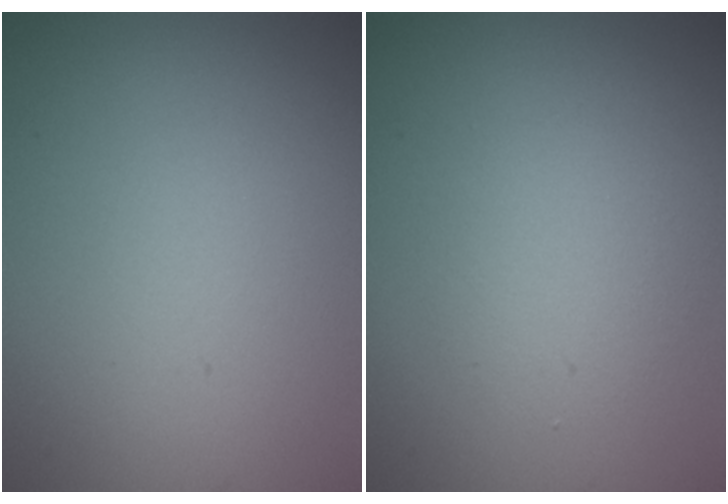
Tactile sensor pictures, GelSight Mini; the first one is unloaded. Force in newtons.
{"total": 2.6, "press": 2.6, "slide": 0.1}